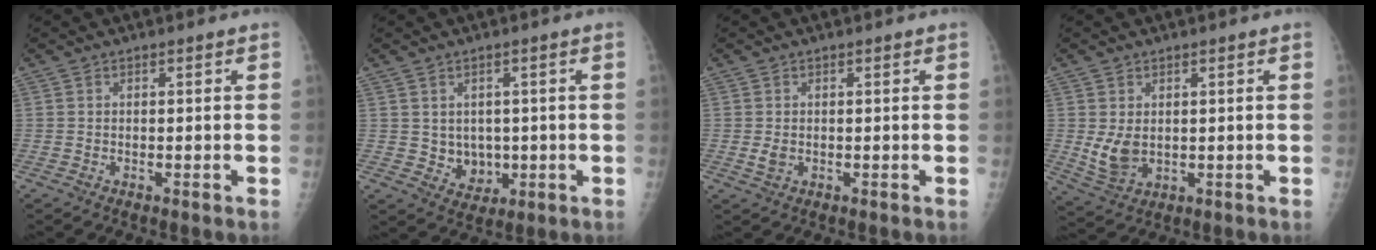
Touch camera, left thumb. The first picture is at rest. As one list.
[{"total": 5.0, "force": [0.2, 4.4, 2.4], "torque": [-0.010, -0.005, 0.018]}, {"total": 1.7, "force": [0.0, 1.4, 1.1], "torque": [-0.018, -0.003, 0.004]}, {"total": 5.5, "force": [0.6, 3.9, 3.8], "torque": [-0.063, -0.017, 0.027]}]